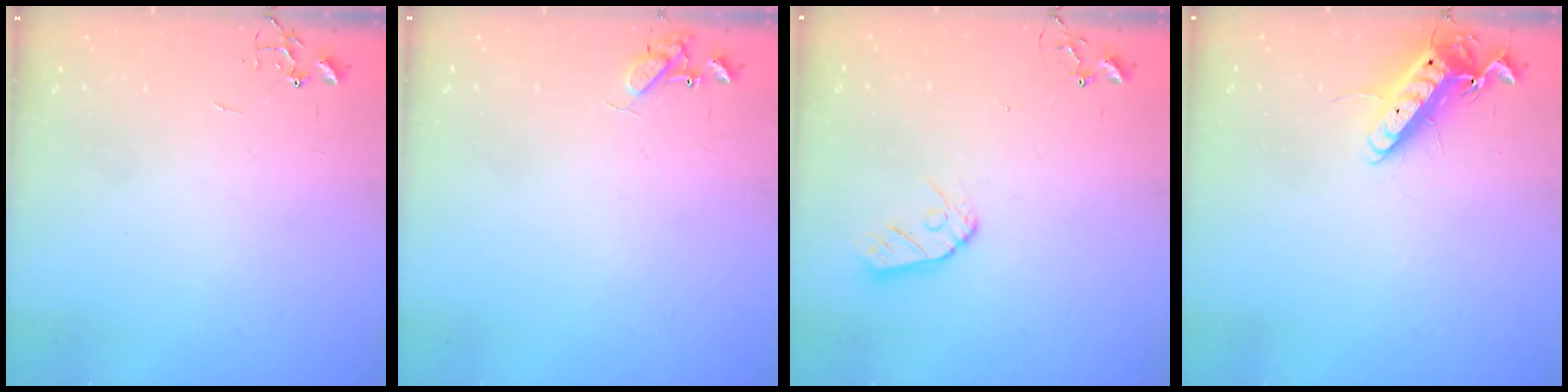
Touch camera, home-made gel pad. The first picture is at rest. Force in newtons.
{"total": 8.6, "press": 8.6, "slide": 0.7}
{"total": 9.0, "press": 8.9, "slide": 0.8}
{"total": 13.0, "press": 12.9, "slide": 1.9}